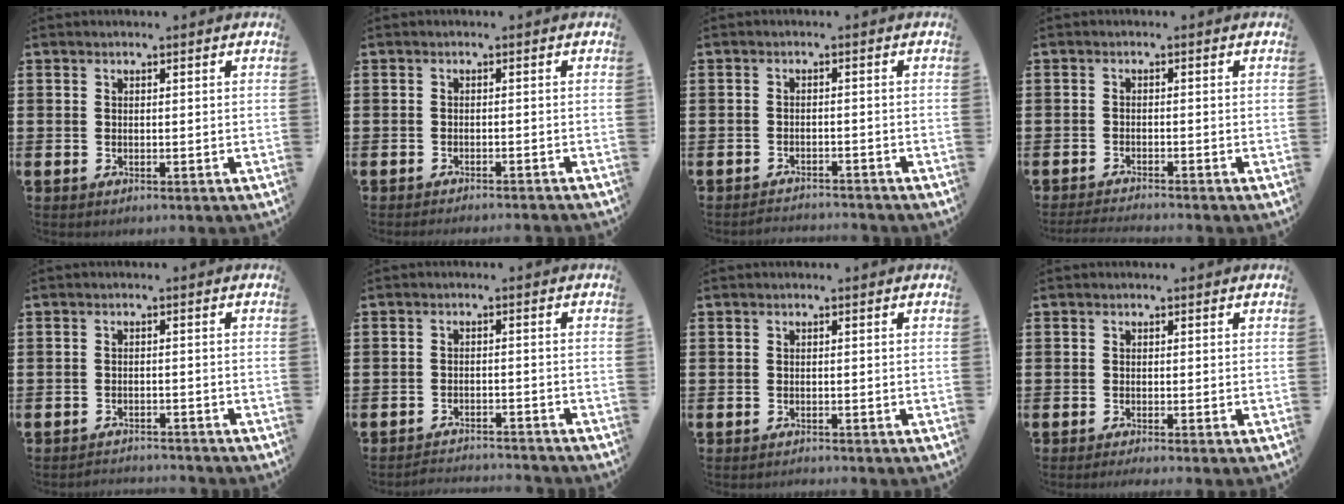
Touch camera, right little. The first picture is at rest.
{"total": 1.0, "force": [-1.0, -0.2, 0.0], "torque": [0.001, 0.001, -0.021]}
{"total": 1.7, "force": [-1.7, -0.1, -0.2], "torque": [-0.002, 0.005, -0.036]}
{"total": 1.5, "force": [-1.5, -0.2, 0.3], "torque": [-0.005, 0.003, -0.029]}
{"total": 1.6, "force": [-1.6, 0.0, -0.2], "torque": [-0.002, 0.004, -0.036]}
{"total": 2.2, "force": [-2.2, -0.1, -0.2], "torque": [-0.003, 0.003, -0.048]}
{"total": 0.5, "force": [-0.5, -0.1, -0.1], "torque": [0.001, -0.001, -0.011]}
{"total": 0.6, "force": [-0.5, -0.1, 0.4], "torque": [-0.006, -0.003, -0.009]}